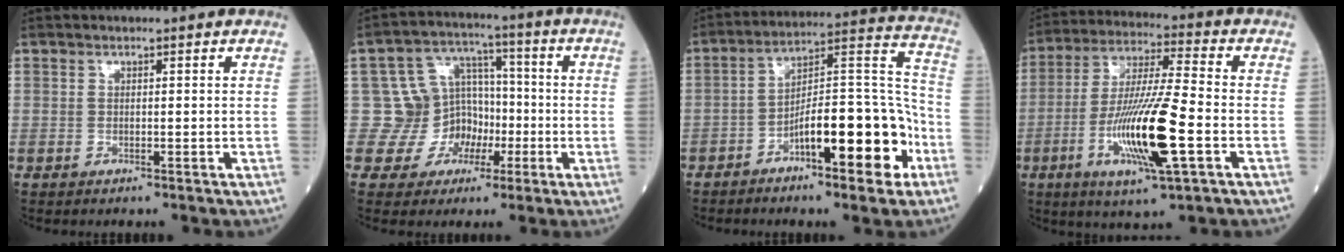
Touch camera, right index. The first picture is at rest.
{"total": 8.6, "force": [-2.0, 8.2, 1.4], "torque": [-0.007, 0.034, -0.026]}
{"total": 15.5, "force": [-7.0, 3.6, 13.3], "torque": [-0.205, 0.031, -0.104]}
{"total": 15.2, "force": [-4.5, 1.0, 14.5], "torque": [-0.283, -0.013, -0.081]}